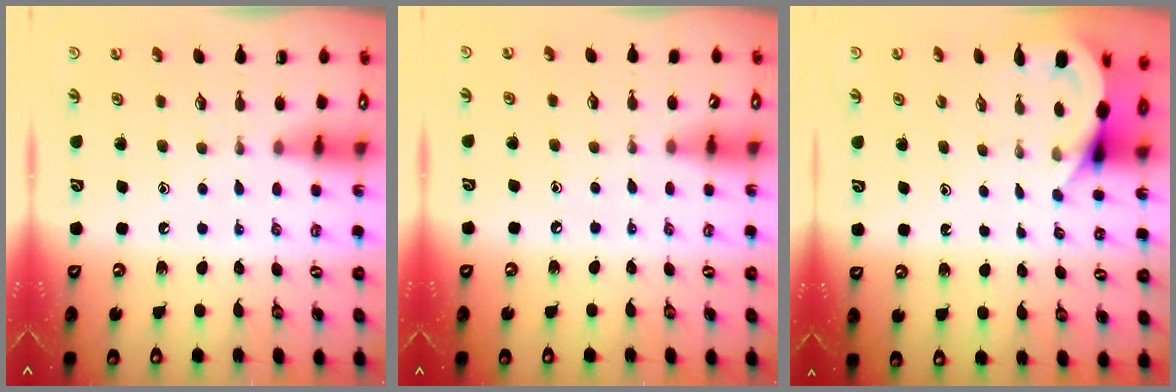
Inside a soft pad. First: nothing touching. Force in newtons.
{"total": 3.0, "press": 3.0, "slide": 0.4}
{"total": 4.7, "press": 4.7, "slide": 0.2}